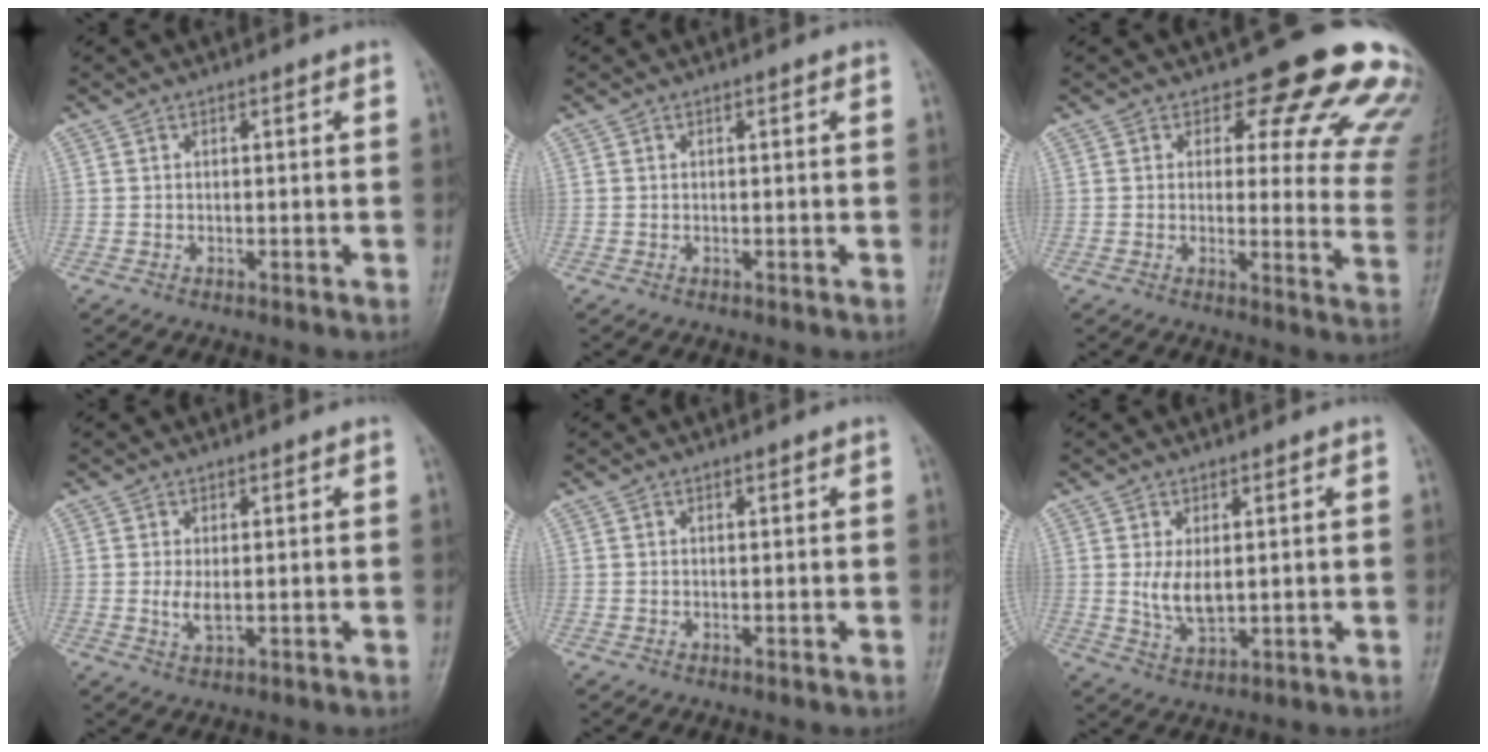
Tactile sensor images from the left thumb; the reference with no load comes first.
{"total": 0.0}
{"total": 17.5, "force": [13.9, 7.0, 7.8], "torque": [-0.034, -0.097, 0.133]}
{"total": 2.5, "force": [0.3, 1.1, 2.3], "torque": [-0.045, -0.008, 0.012]}
{"total": 0.0}
{"total": 5.0, "force": [0.9, 2.6, 4.2], "torque": [-0.071, -0.016, 0.025]}